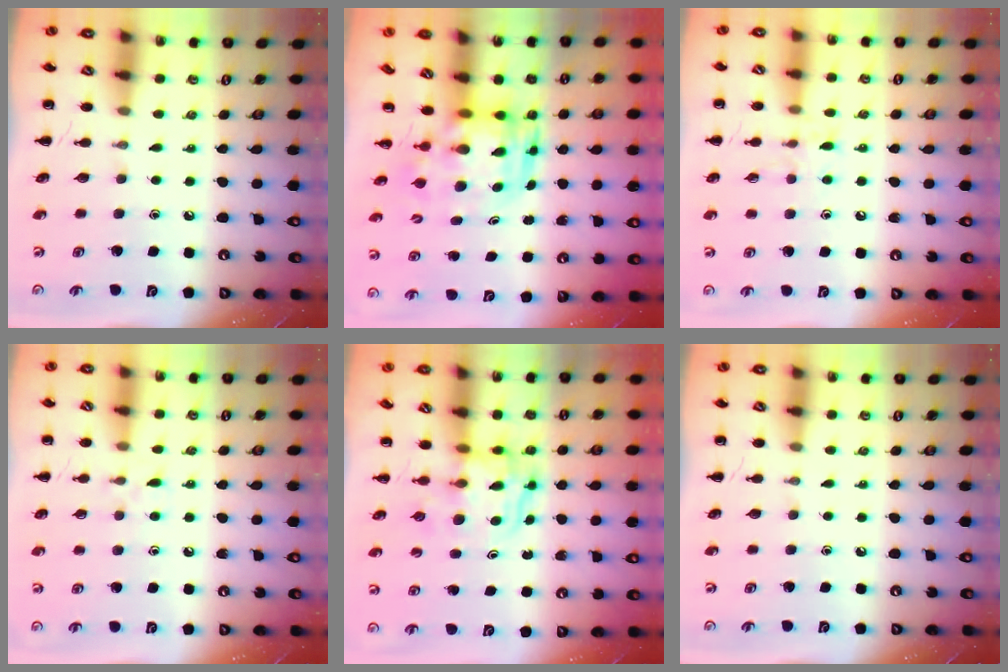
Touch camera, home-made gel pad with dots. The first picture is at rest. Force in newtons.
{"total": 3.8, "press": 3.7, "slide": 0.9}
{"total": 8.0, "press": 7.8, "slide": 1.6}
{"total": 5.8, "press": 5.4, "slide": 2.3}
{"total": 3.5, "press": 3.4, "slide": 0.2}
{"total": 0.0}